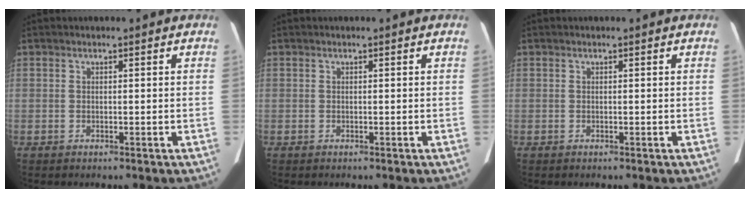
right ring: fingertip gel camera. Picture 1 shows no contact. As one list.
[{"total": 0.0}, {"total": 0.0}]